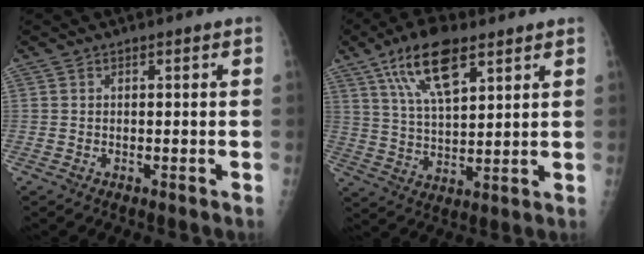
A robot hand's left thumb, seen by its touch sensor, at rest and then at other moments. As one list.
[{"total": 13.3, "force": [7.2, 5.3, 9.9], "torque": [-0.163, -0.020, 0.135]}]